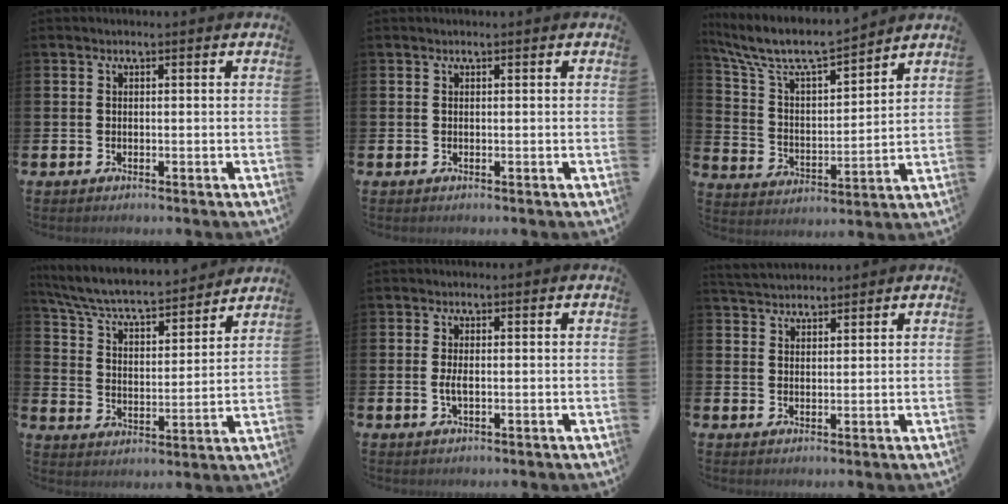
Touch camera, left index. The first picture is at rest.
{"total": 0.0}
{"total": 8.4, "force": [7.8, 1.7, 2.9], "torque": [-0.095, -0.052, 0.134]}
{"total": 7.2, "force": [6.7, 1.2, 2.4], "torque": [-0.079, -0.053, 0.113]}
{"total": 1.8, "force": [-0.2, 0.6, 1.6], "torque": [-0.028, 0.000, -0.004]}
{"total": 3.4, "force": [3.4, 0.7, 0.1], "torque": [-0.009, -0.012, 0.063]}